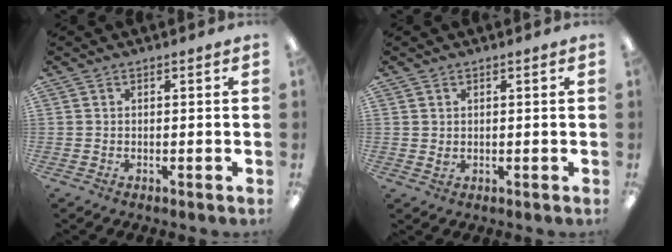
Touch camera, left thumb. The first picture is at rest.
{"total": 1.0, "force": [0.4, 0.9, 0.4], "torque": [-0.002, -0.001, 0.005]}